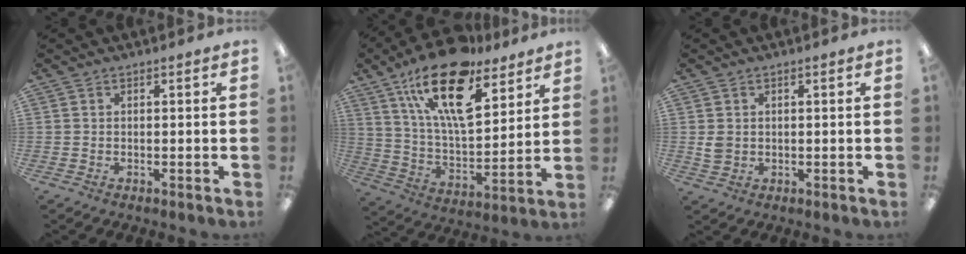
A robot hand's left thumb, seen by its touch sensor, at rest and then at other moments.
{"total": 22.5, "force": [14.1, 9.5, 14.7], "torque": [-0.250, -0.070, 0.244]}
{"total": 2.9, "force": [0.3, 2.5, 1.4], "torque": [-0.019, 0.001, 0.005]}